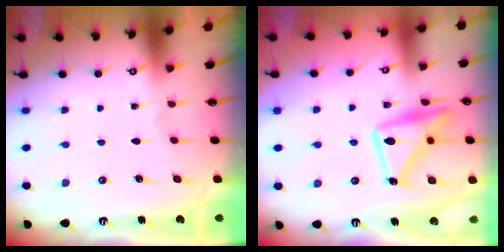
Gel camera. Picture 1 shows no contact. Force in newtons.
{"total": 16.6, "press": 16.5, "slide": 1.1}